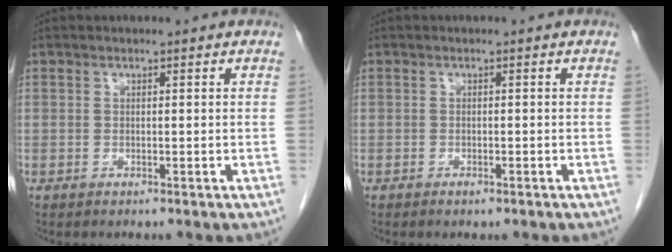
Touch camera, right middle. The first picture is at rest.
{"total": 0.8, "force": [-0.5, 0.2, 0.5], "torque": [-0.012, -0.002, -0.005]}